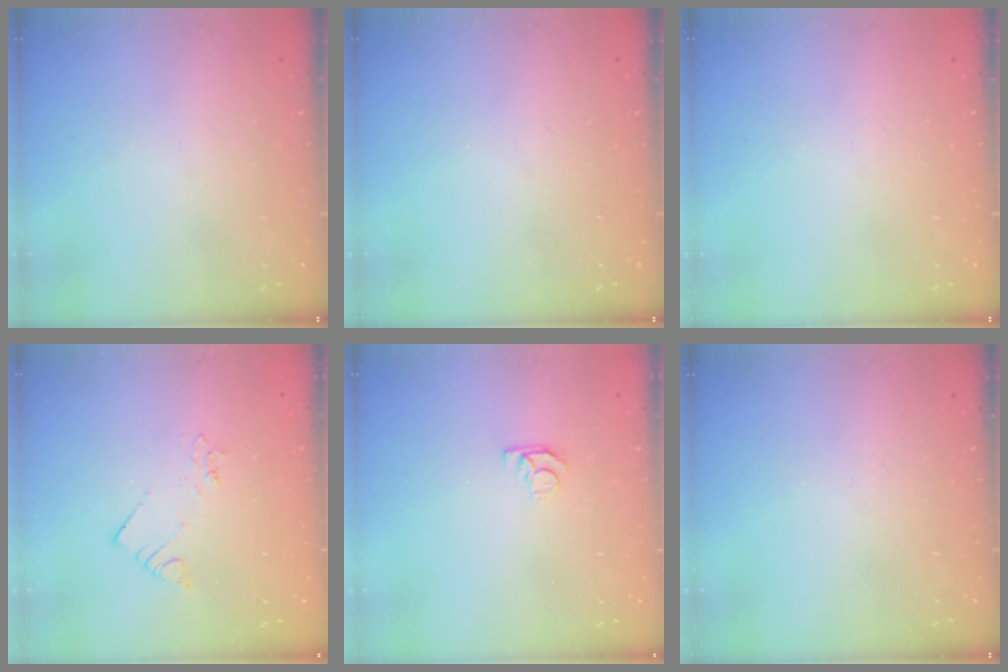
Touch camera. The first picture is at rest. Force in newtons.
{"total": 0.0}
{"total": 0.0}
{"total": 2.1, "press": 2.1, "slide": 0.4}
{"total": 4.6, "press": 4.6, "slide": 0.3}
{"total": 0.0}